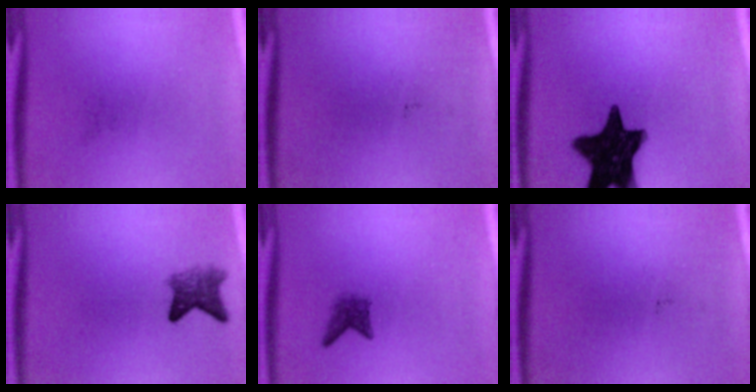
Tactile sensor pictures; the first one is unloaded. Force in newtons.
{"total": 0.0}
{"total": 16.4}
{"total": 4.0}
{"total": 2.1}
{"total": 0.0}